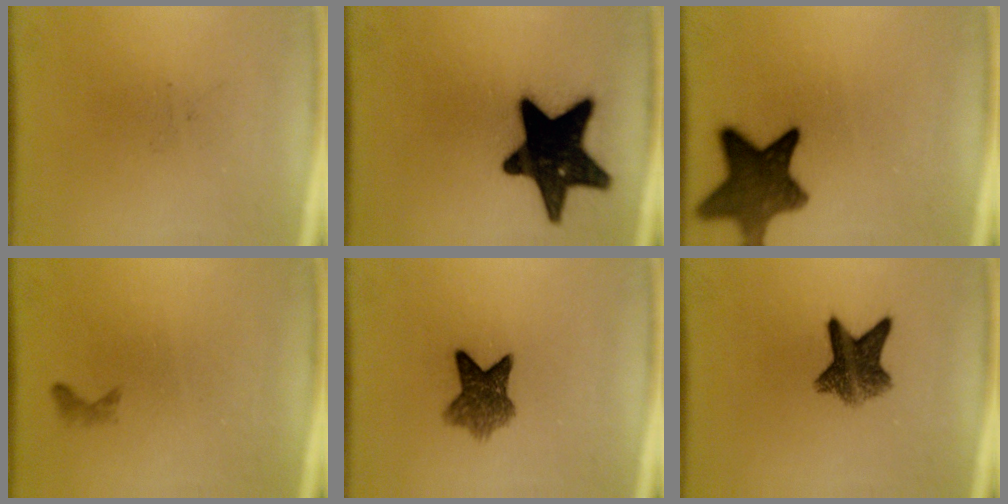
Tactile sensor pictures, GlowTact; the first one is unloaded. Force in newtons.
{"total": 18.7}
{"total": 11.5}
{"total": 0.6}
{"total": 6.5}
{"total": 7.4}